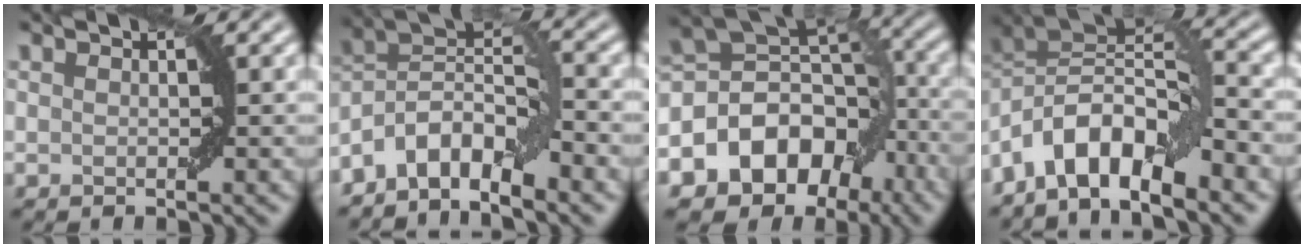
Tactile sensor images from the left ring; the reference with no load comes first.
{"total": 6.9, "force": [-4.3, 2.6, 4.7], "torque": [-0.074, 0.014, -0.090]}
{"total": 10.8, "force": [-5.3, 7.8, 5.2], "torque": [-0.083, 0.021, -0.094]}
{"total": 8.3, "force": [-4.0, 3.3, 6.4], "torque": [-0.098, 0.019, -0.086]}